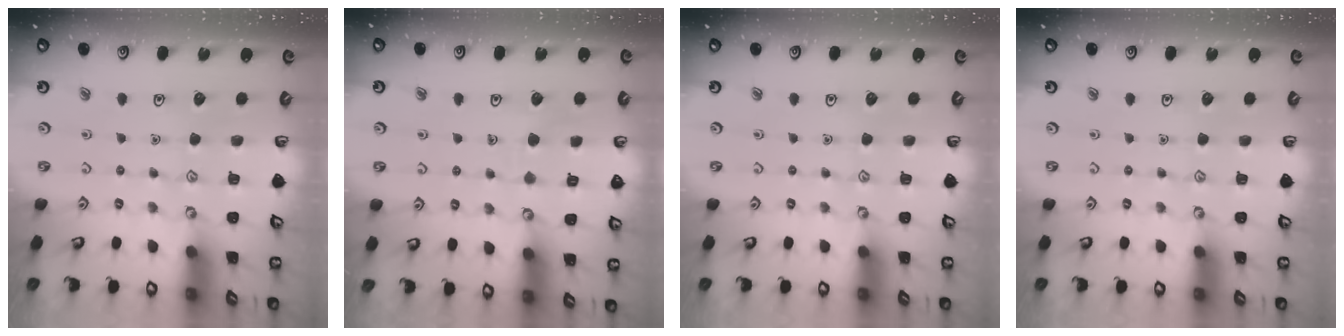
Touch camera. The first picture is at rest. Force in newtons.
{"total": 3.9, "press": 3.9, "slide": 0.3}
{"total": 0.0}
{"total": 0.0}